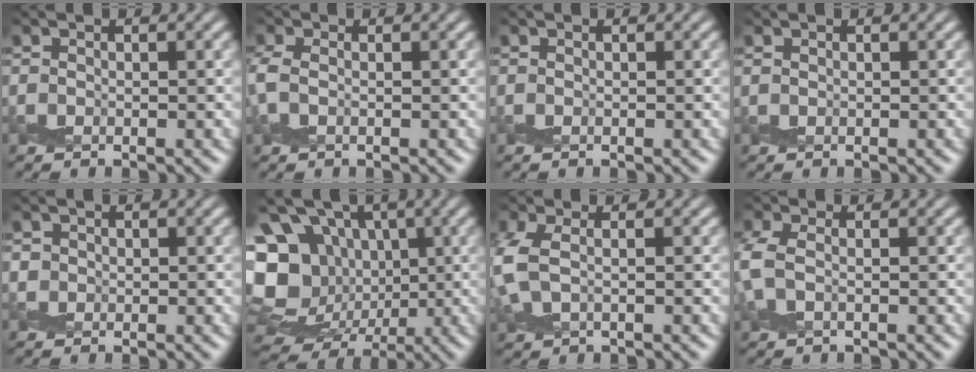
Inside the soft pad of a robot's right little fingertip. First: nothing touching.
{"total": 2.0, "force": [0.0, 1.3, 1.4], "torque": [-0.042, 0.002, -0.005]}
{"total": 0.0}
{"total": 0.0}
{"total": 0.8, "force": [0.1, 0.8, 0.1], "torque": [0.003, -0.004, 0.002]}
{"total": 16.5, "force": [1.9, 14.5, 7.7], "torque": [-0.182, 0.008, 0.031]}
{"total": 3.7, "force": [0.2, 2.2, 2.9], "torque": [-0.087, 0.002, 0.003]}
{"total": 2.9, "force": [0.1, 1.9, 2.2], "torque": [-0.067, 0.002, -0.004]}